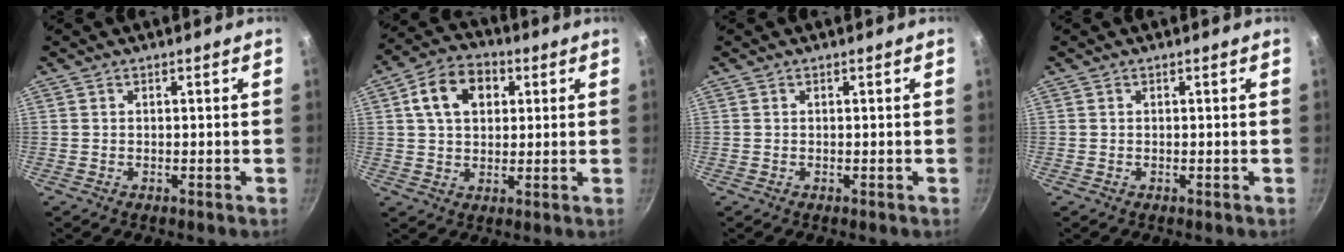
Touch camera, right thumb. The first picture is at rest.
{"total": 10.9, "force": [3.2, 7.8, 7.0], "torque": [-0.097, 0.011, 0.041]}
{"total": 0.0}
{"total": 0.0}